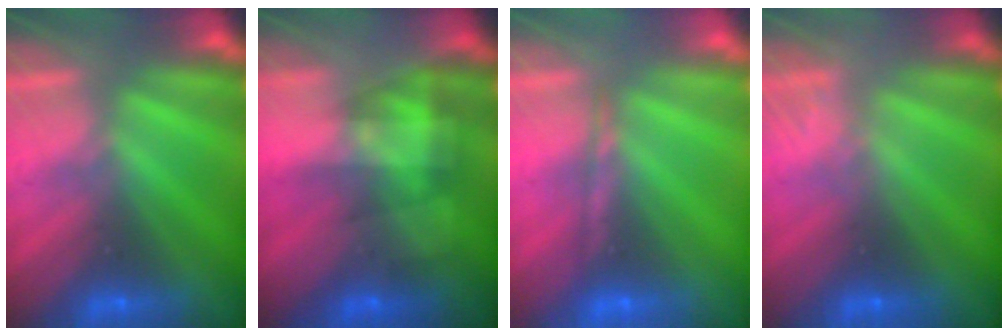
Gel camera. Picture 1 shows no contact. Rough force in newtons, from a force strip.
{"total": 4.7}
{"total": 1.5}
{"total": 1.6}